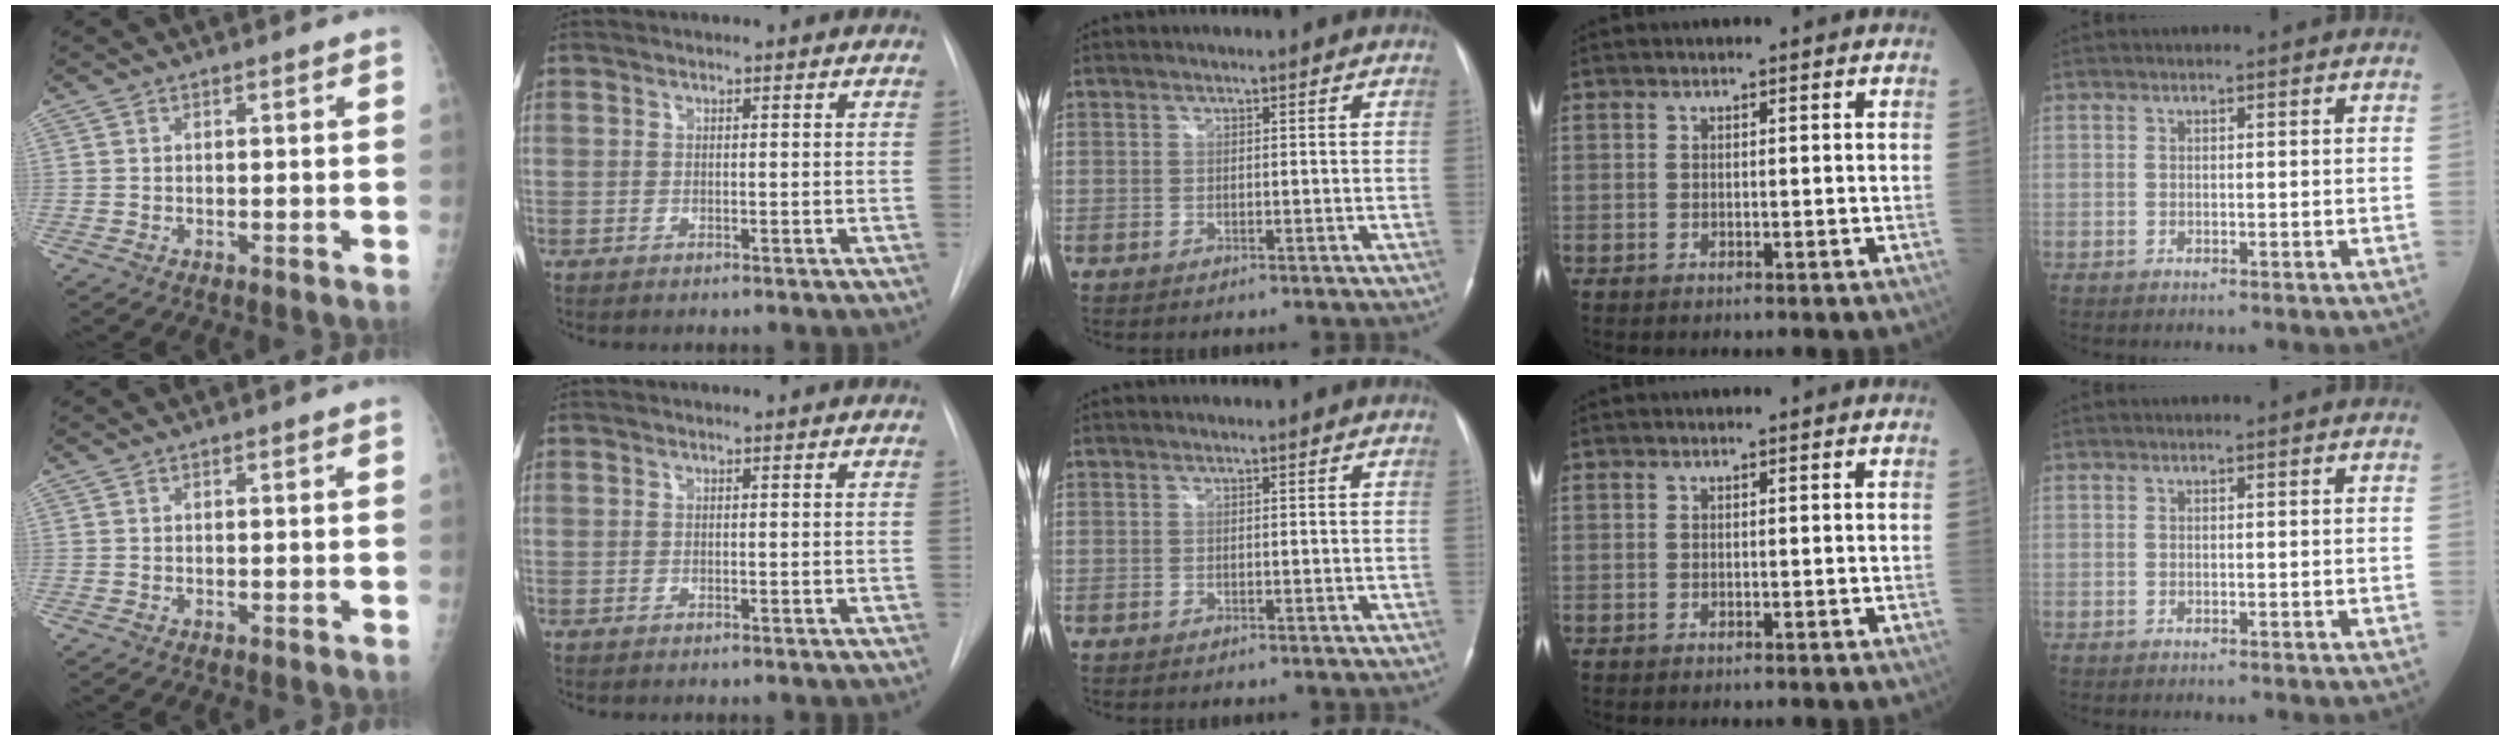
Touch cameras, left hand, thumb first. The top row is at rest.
{}